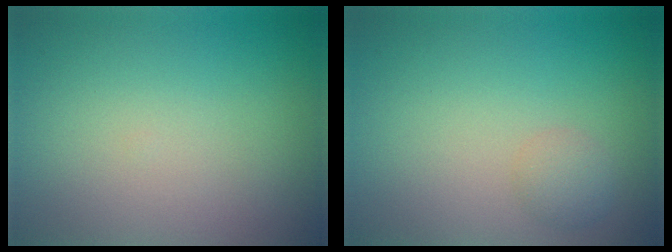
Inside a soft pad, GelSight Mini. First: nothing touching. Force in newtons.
{"total": 1.4, "press": 1.4, "slide": 0.0}